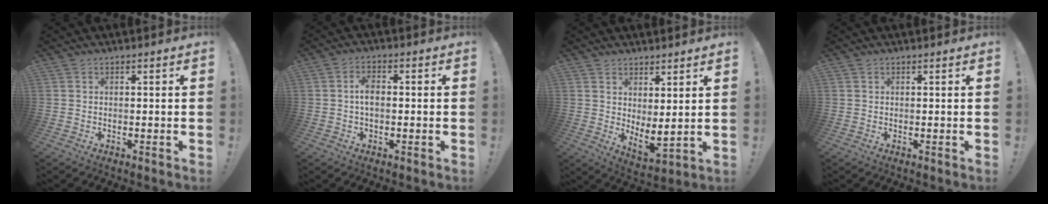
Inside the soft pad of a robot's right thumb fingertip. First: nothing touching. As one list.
[{"total": 4.2, "force": [0.1, 2.2, 3.6], "torque": [-0.050, 0.003, 0.000]}, {"total": 4.9, "force": [3.1, 1.0, 3.6], "torque": [-0.049, -0.043, 0.060]}, {"total": 0.0}]